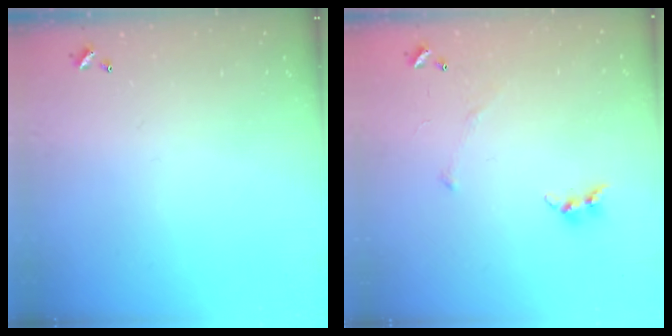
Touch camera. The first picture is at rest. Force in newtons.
{"total": 5.2, "press": 5.1, "slide": 0.6}